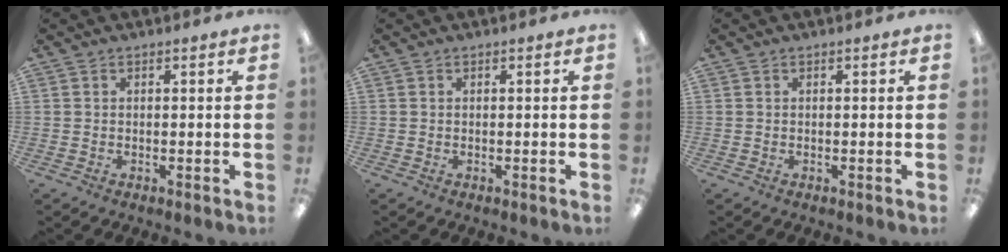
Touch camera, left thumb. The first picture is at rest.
{"total": 0.0}
{"total": 0.0}